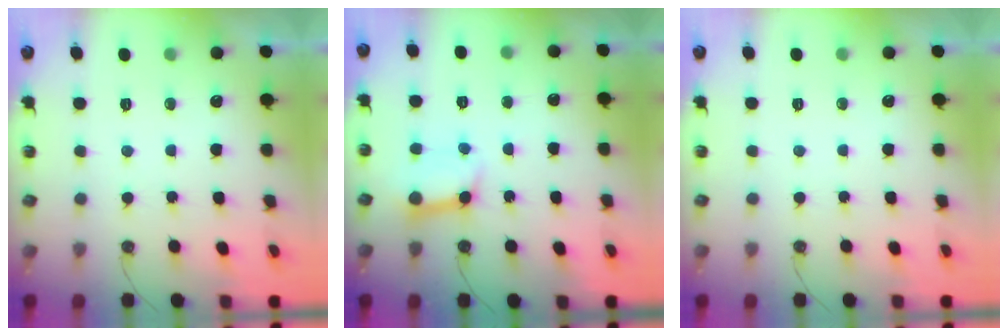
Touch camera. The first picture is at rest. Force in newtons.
{"total": 9.3, "press": 9.2, "slide": 1.2}
{"total": 0.0}